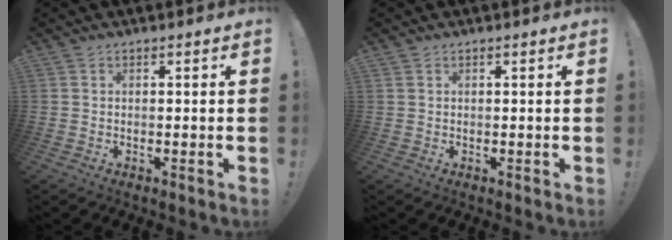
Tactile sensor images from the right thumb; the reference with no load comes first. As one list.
[{"total": 0.5, "force": [0.3, 0.4, 0.2], "torque": [-0.006, 0.002, 0.007]}]